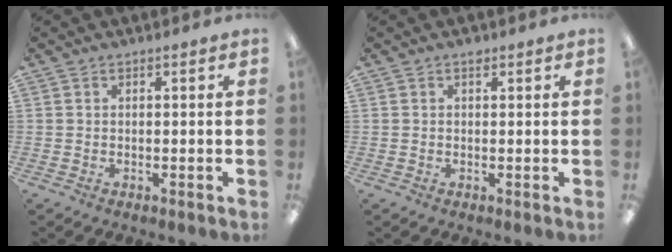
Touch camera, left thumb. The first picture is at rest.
{"total": 1.0, "force": [0.5, 0.5, 0.6], "torque": [-0.006, -0.001, 0.007]}